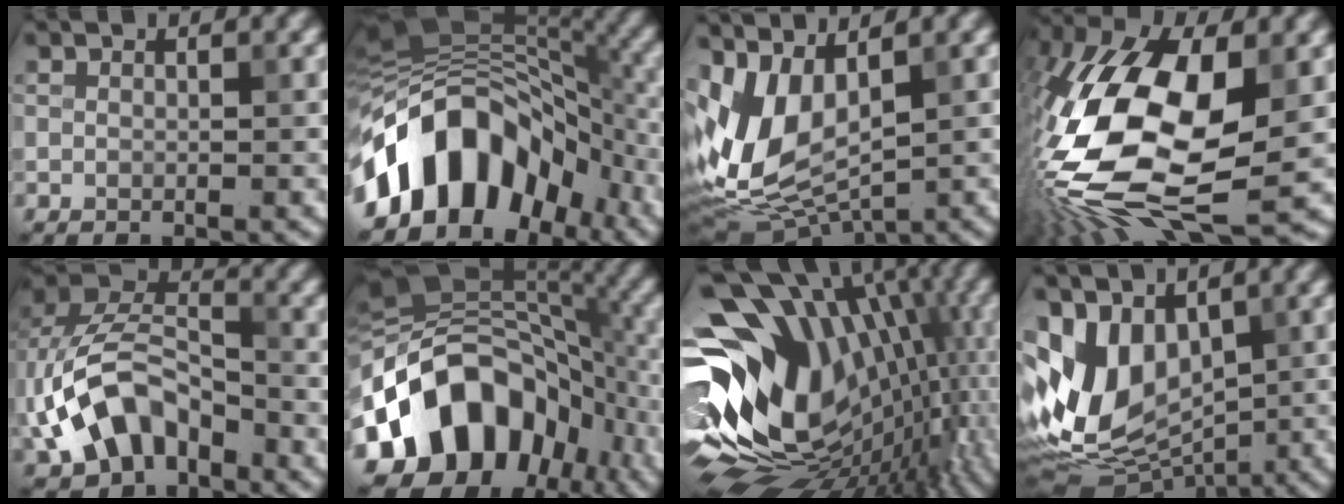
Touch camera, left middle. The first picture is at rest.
{"total": 12.7, "force": [-5.7, 8.2, 7.9], "torque": [-0.119, 0.024, -0.114]}
{"total": 8.9, "force": [0.4, 5.0, 7.4], "torque": [-0.172, -0.011, 0.016]}
{"total": 17.2, "force": [-2.4, 9.2, 14.3], "torque": [-0.311, -0.007, -0.047]}
{"total": 9.4, "force": [-3.3, 6.1, 6.3], "torque": [-0.126, 0.011, -0.073]}
{"total": 15.3, "force": [-5.0, 11.2, 9.1], "torque": [-0.148, 0.010, -0.099]}
{"total": 17.9, "force": [-0.5, 11.6, 13.6], "torque": [-0.191, 0.002, 0.015]}
{"total": 9.0, "force": [0.0, 6.2, 6.6], "torque": [-0.124, -0.010, -0.004]}